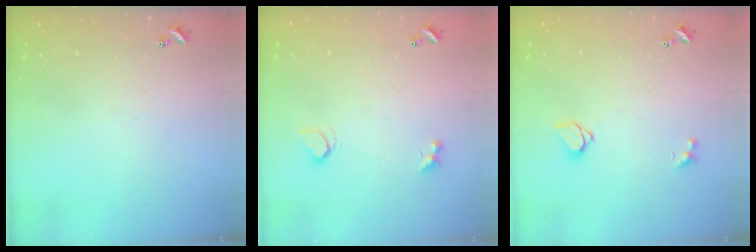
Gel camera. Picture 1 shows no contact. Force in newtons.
{"total": 1.8, "press": 1.8, "slide": 0.5}
{"total": 1.5, "press": 1.5, "slide": 0.3}